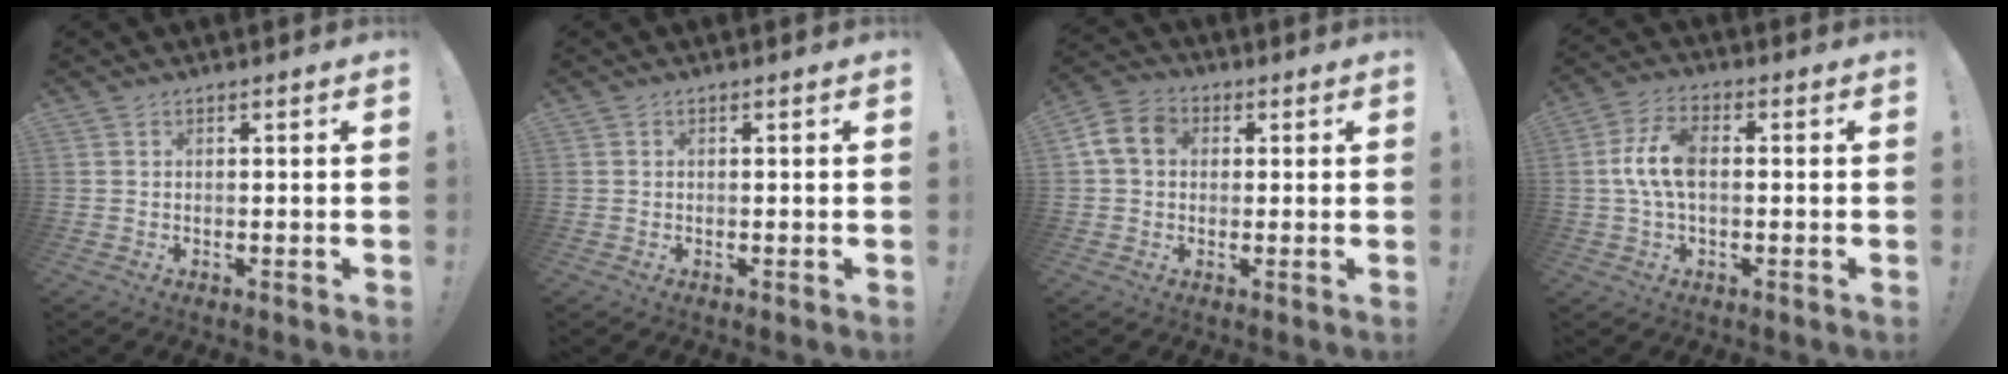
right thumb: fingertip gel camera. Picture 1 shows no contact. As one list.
[{"total": 0.0}, {"total": 8.7, "force": [1.6, 6.8, 5.1], "torque": [-0.092, 0.015, 0.036]}, {"total": 9.5, "force": [0.1, 5.0, 8.1], "torque": [-0.168, 0.007, 0.006]}]